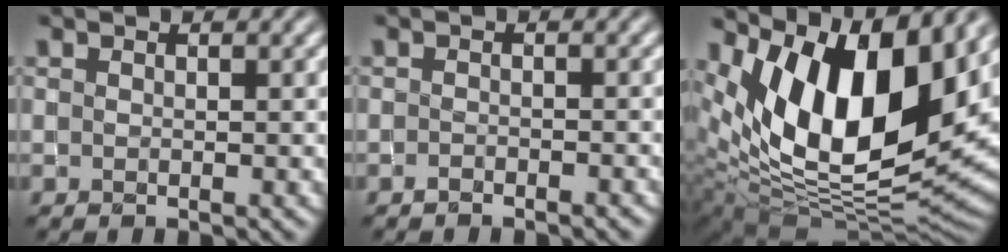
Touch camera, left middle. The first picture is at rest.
{"total": 0.9, "force": [-0.9, 0.0, 0.1], "torque": [-0.001, 0.002, -0.017]}
{"total": 15.8, "force": [6.2, 7.7, 12.3], "torque": [-0.204, 0.008, 0.101]}